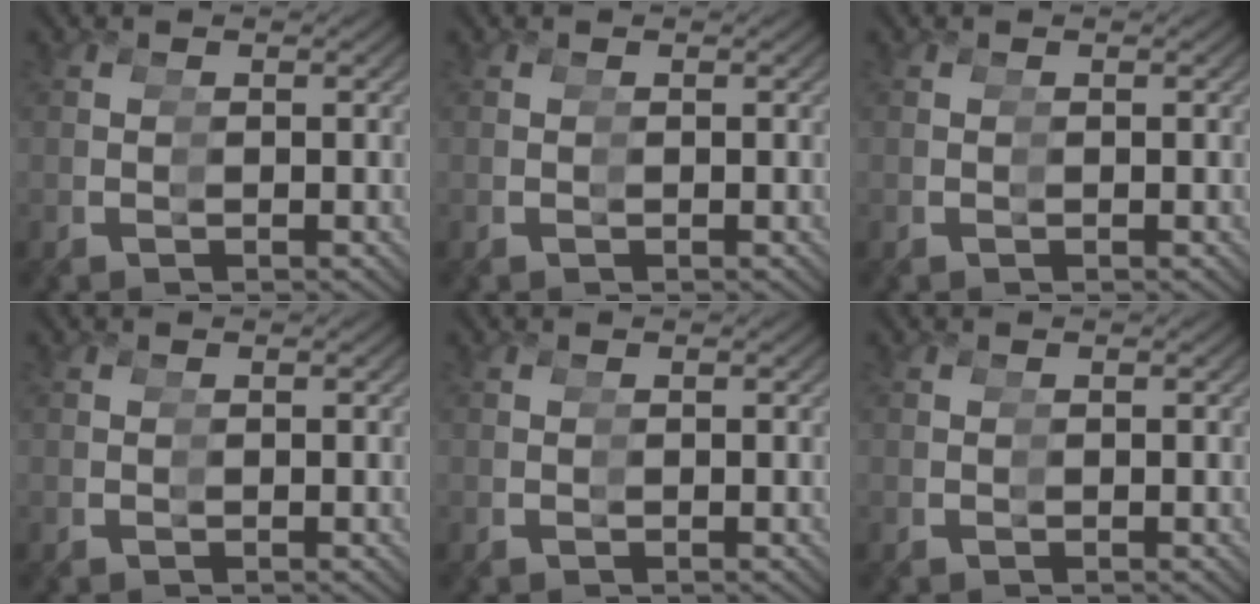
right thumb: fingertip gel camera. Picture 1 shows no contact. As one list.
[{"total": 0.0}, {"total": 0.0}, {"total": 0.0}, {"total": 0.0}, {"total": 0.0}]